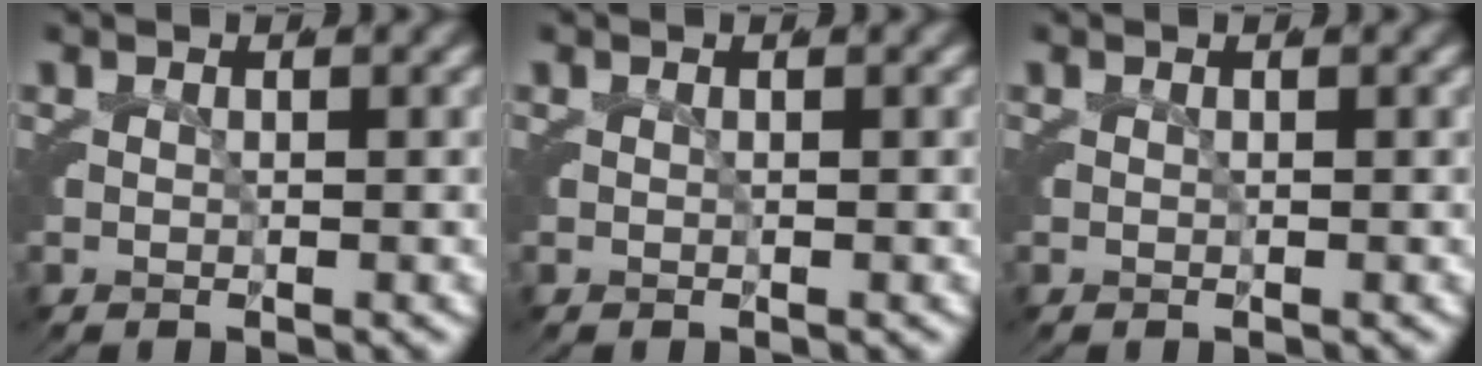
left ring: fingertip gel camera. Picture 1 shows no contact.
{"total": 0.0}
{"total": 0.0}